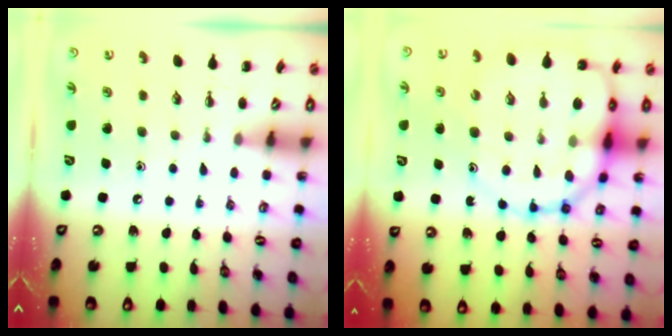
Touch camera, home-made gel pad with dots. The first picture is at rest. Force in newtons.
{"total": 19.0, "press": 18.5, "slide": 4.1}